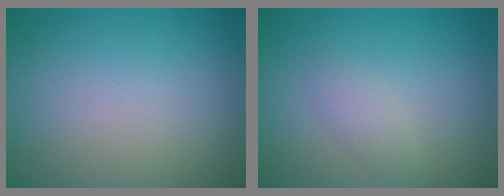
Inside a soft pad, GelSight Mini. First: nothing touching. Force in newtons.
{"total": 1.3, "press": 1.3, "slide": 0.0}